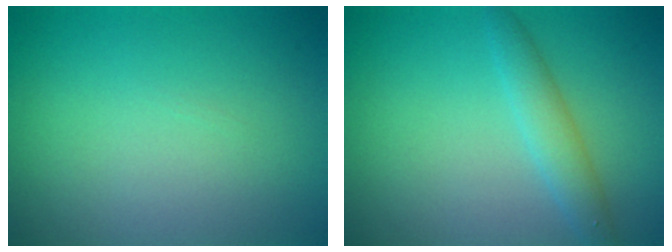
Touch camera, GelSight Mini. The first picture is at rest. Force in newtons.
{"total": 2.5, "press": 2.5, "slide": 0.2}